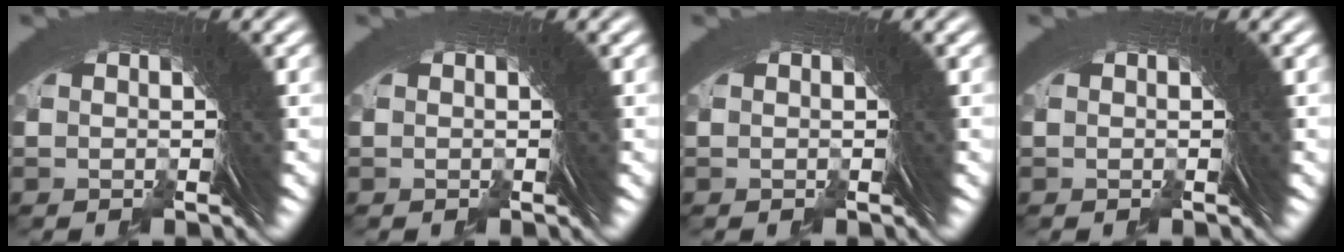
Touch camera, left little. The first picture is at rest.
{"total": 0.0}
{"total": 0.0}
{"total": 0.0}